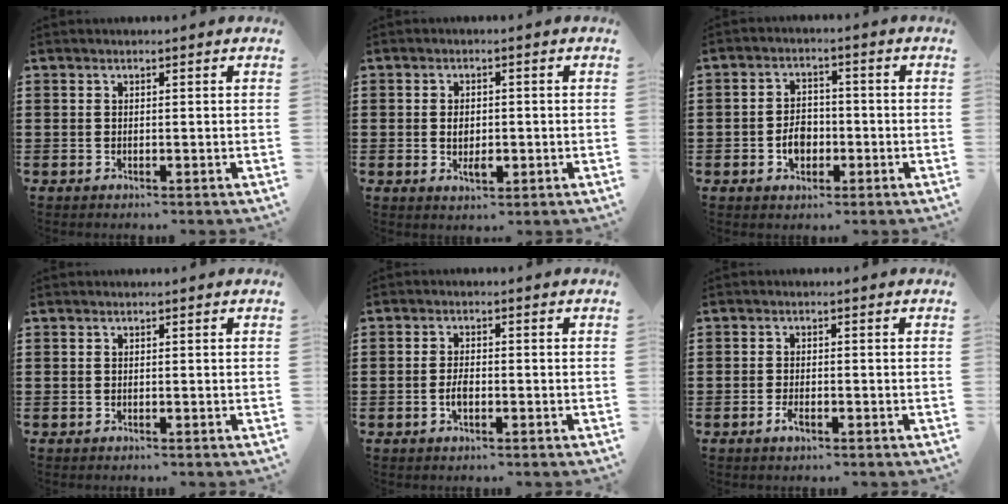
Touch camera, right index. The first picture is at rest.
{"total": 2.9, "force": [-0.4, 1.6, 2.4], "torque": [-0.045, 0.001, -0.007]}
{"total": 4.2, "force": [-1.3, 3.0, 2.7], "torque": [-0.045, 0.003, -0.026]}
{"total": 0.0}
{"total": 2.5, "force": [-0.8, 1.0, 2.1], "torque": [-0.039, 0.003, -0.015]}
{"total": 2.1, "force": [-1.1, 0.7, 1.6], "torque": [-0.038, -0.005, -0.022]}